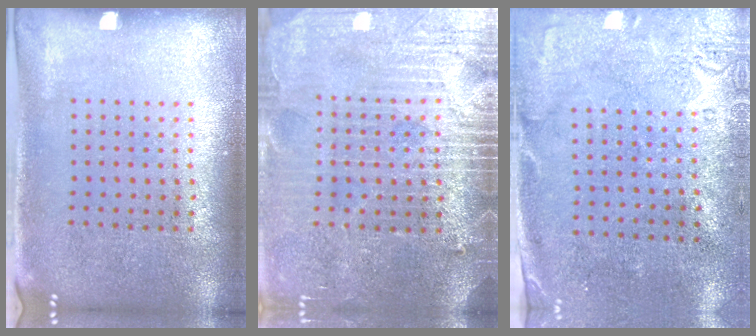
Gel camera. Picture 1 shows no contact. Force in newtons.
{"total": 3.7, "press": 3.5, "slide": 1.3}
{"total": 2.7, "press": 2.2, "slide": 1.7}